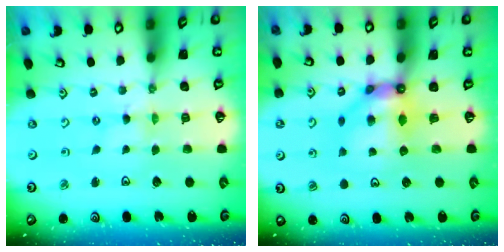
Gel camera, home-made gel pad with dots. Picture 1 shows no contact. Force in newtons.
{"total": 9.4, "press": 9.3, "slide": 0.8}